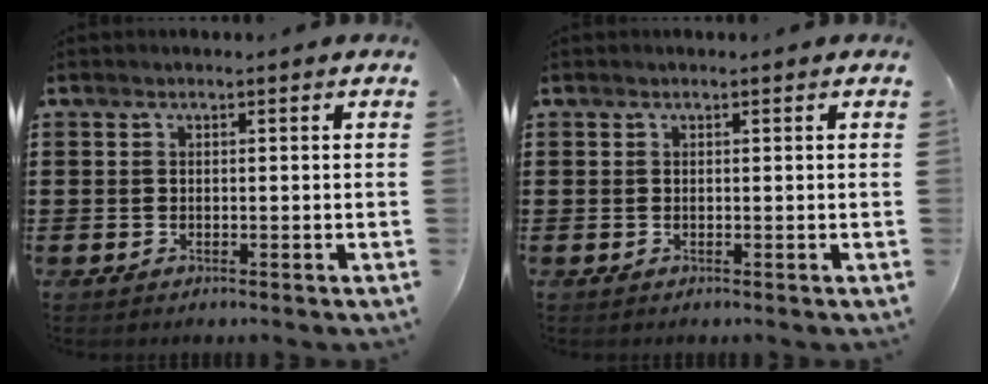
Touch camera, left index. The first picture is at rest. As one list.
[{"total": 0.0}]